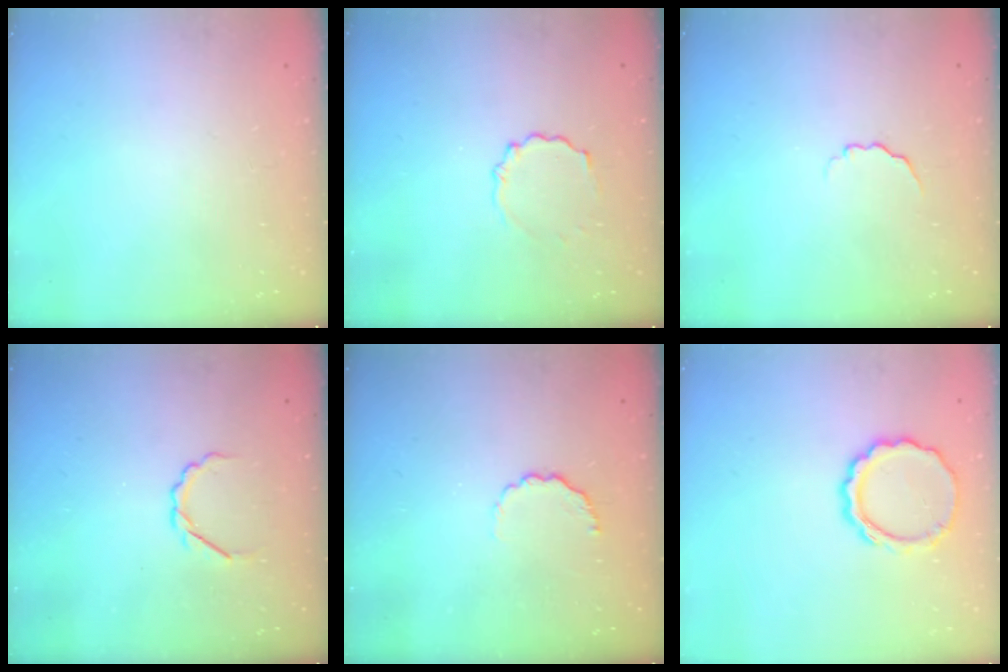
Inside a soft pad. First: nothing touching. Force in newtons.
{"total": 3.5, "press": 3.3, "slide": 1.2}
{"total": 3.3, "press": 3.2, "slide": 0.8}
{"total": 4.2, "press": 4.1, "slide": 0.8}
{"total": 4.7, "press": 4.4, "slide": 1.4}
{"total": 8.5, "press": 8.5, "slide": 1.2}